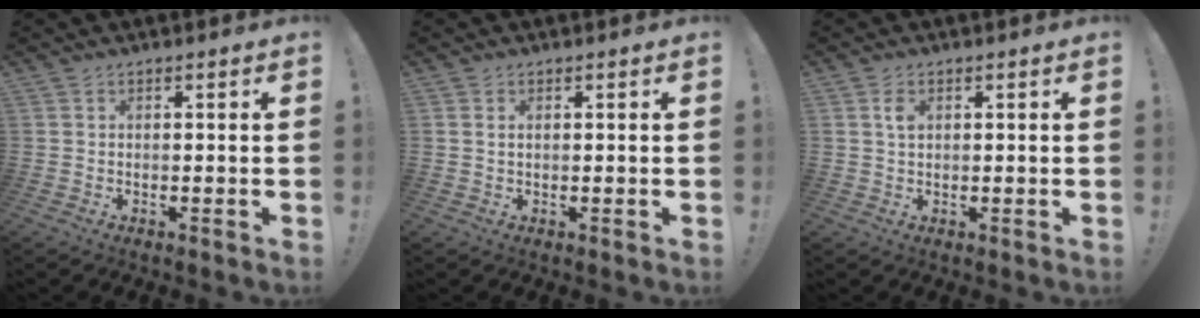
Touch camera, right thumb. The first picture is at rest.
{"total": 0.7, "force": [0.4, 0.4, 0.4], "torque": [-0.002, -0.001, 0.005]}
{"total": 2.7, "force": [1.0, 1.7, 1.8], "torque": [-0.015, -0.006, 0.012]}